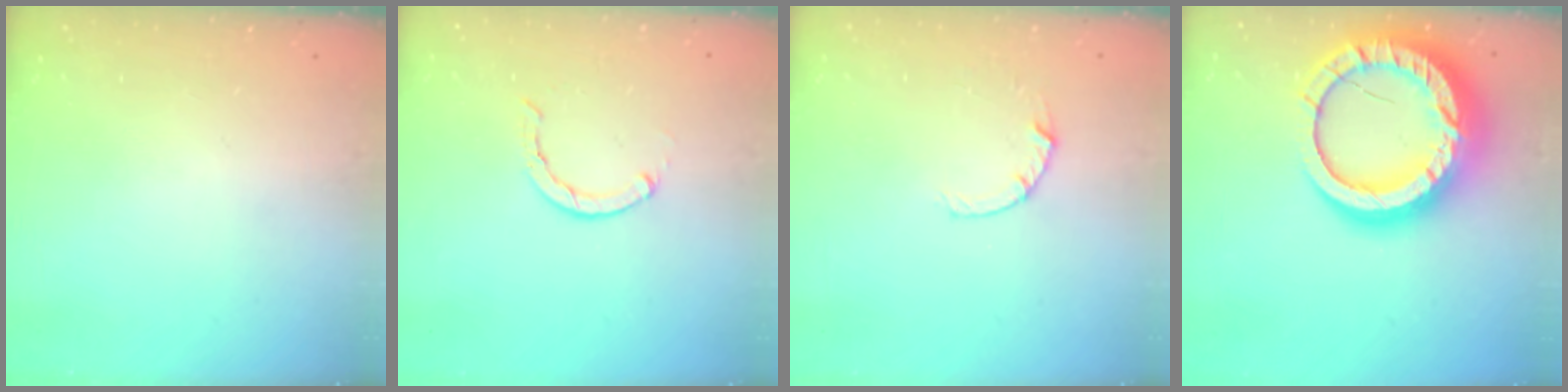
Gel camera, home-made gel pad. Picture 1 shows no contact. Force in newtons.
{"total": 1.5, "press": 1.5, "slide": 0.2}
{"total": 4.5, "press": 4.4, "slide": 0.5}
{"total": 25.5, "press": 25.4, "slide": 2.4}